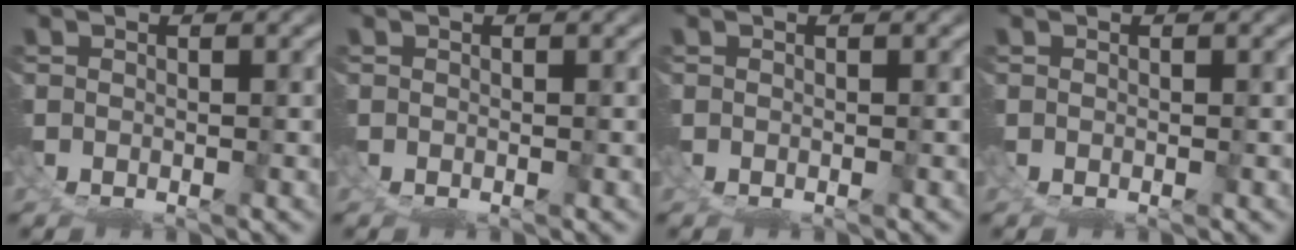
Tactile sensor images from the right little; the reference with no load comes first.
{"total": 2.2, "force": [-0.2, -2.1, -0.5], "torque": [0.026, -0.009, 0.009]}
{"total": 0.0}
{"total": 0.0}